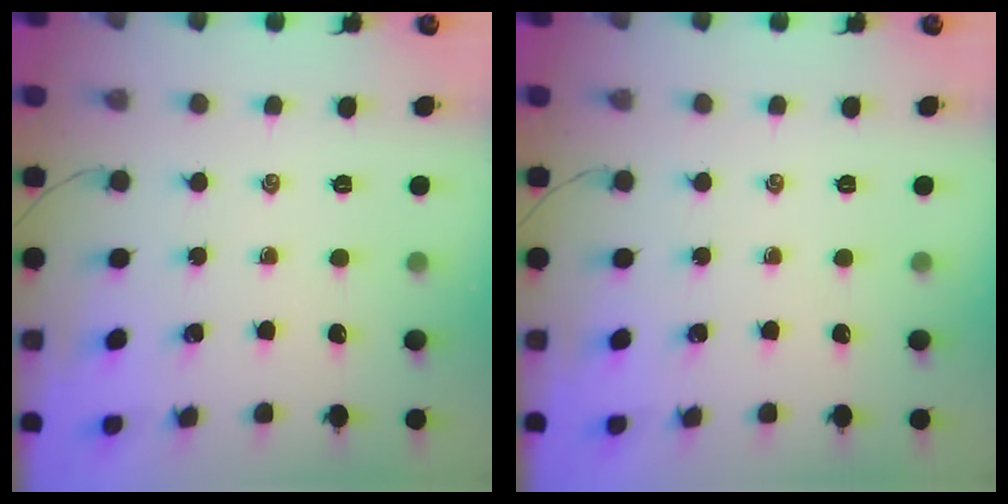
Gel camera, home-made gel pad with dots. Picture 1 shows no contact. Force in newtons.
{"total": 0.0}